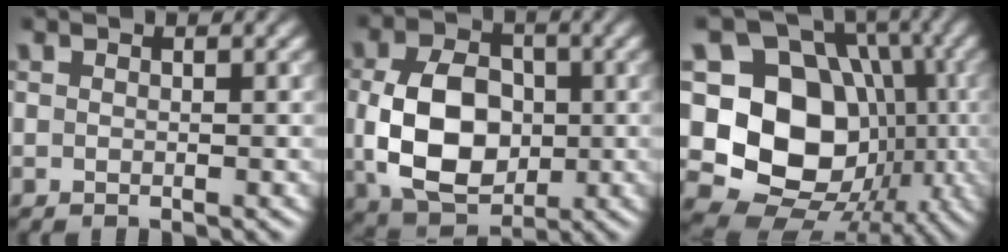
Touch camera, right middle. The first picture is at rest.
{"total": 8.8, "force": [-0.5, 6.1, 6.3], "torque": [-0.132, -0.007, -0.012]}
{"total": 14.5, "force": [-1.9, 11.6, 8.6], "torque": [-0.145, -0.010, -0.034]}